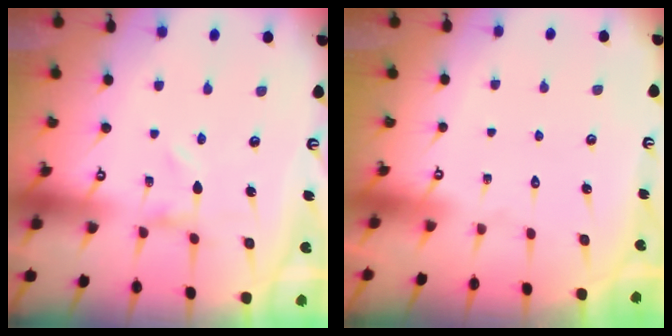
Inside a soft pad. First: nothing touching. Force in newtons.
{"total": 1.6, "press": 1.5, "slide": 0.1}